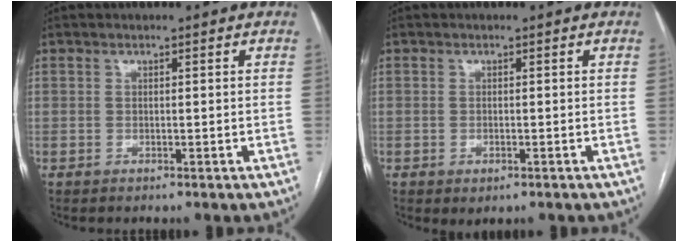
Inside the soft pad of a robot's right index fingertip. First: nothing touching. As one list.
[{"total": 1.4, "force": [-0.6, 0.7, 1.1], "torque": [-0.015, -0.002, -0.001]}]